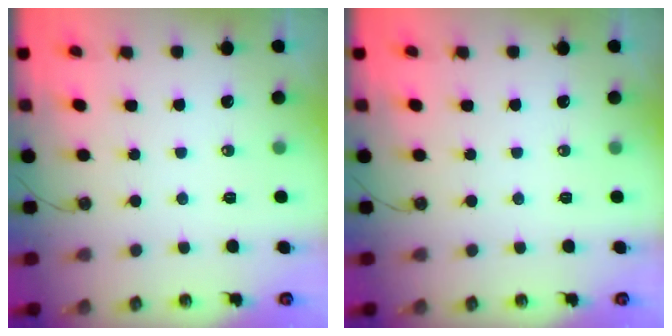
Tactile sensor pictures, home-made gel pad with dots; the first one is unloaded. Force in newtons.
{"total": 0.0}